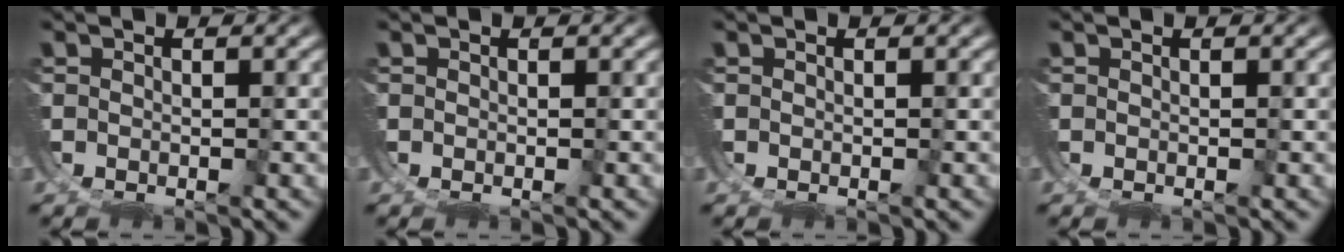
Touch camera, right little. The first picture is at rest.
{"total": 0.0}
{"total": 0.0}
{"total": 0.0}